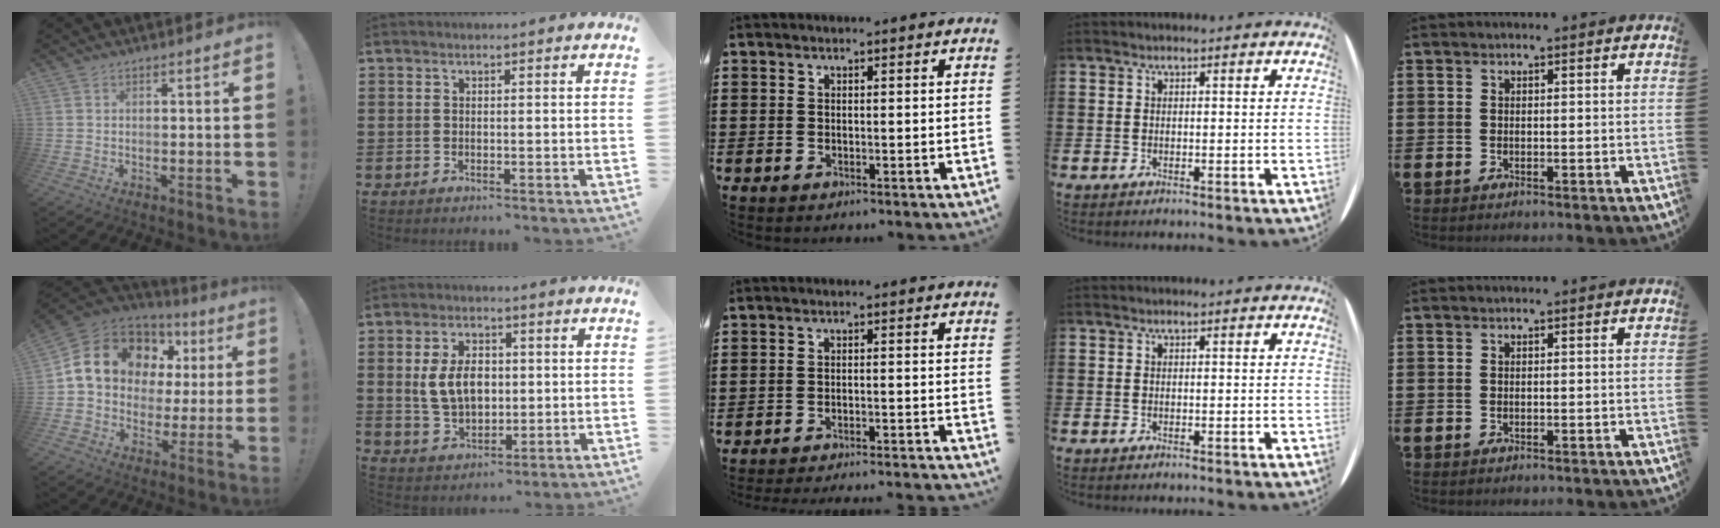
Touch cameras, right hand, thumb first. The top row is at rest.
{"thumb": {"total": 16.2, "force": [7.0, 12.0, 8.3], "torque": [-0.133, -0.035, 0.144]}, "index": {"total": 7.3, "force": [0.7, 4.8, 5.4], "torque": [-0.121, 0.008, 0.008]}, "middle": {"total": 2.8, "force": [-2.7, -0.3, 0.3], "torque": [-0.006, 0.003, -0.058]}}